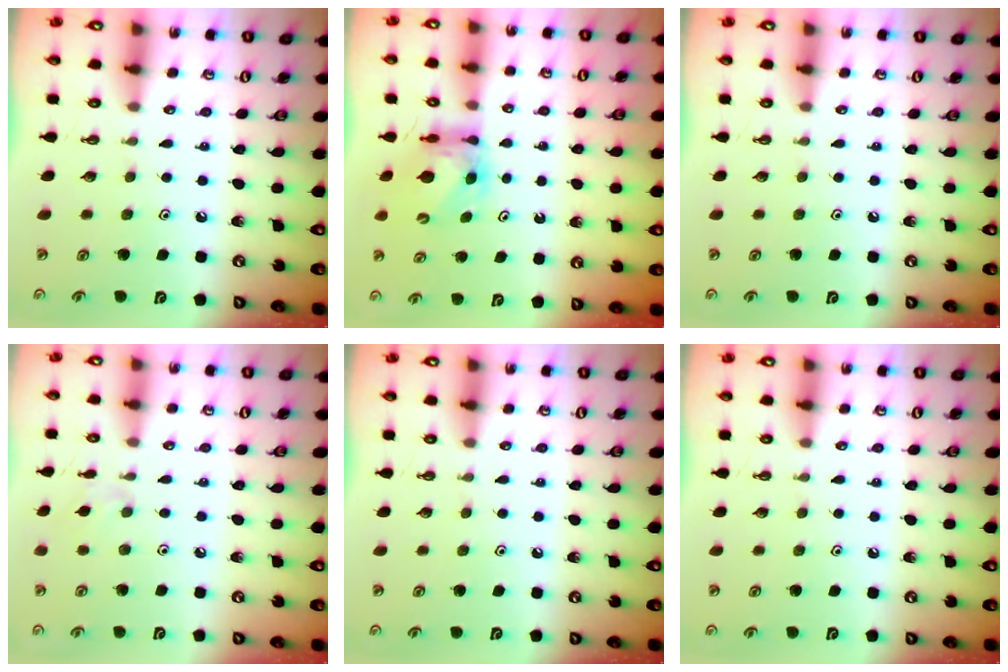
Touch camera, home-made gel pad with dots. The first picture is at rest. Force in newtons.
{"total": 5.5, "press": 5.5, "slide": 0.7}
{"total": 0.0}
{"total": 4.1, "press": 4.0, "slide": 0.8}
{"total": 0.0}
{"total": 0.0}